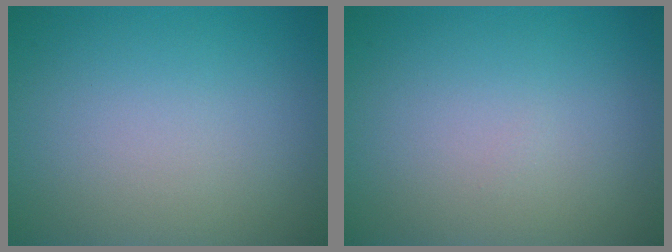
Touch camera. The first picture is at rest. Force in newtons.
{"total": 0.0}